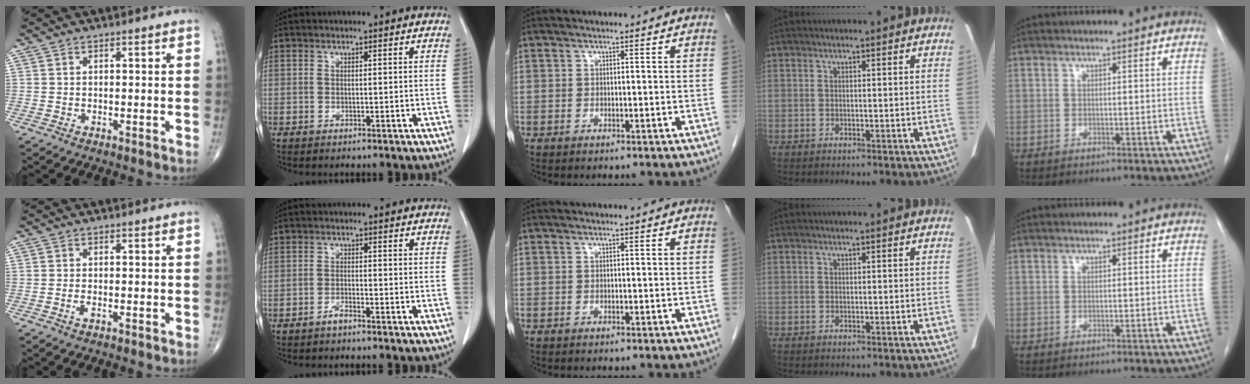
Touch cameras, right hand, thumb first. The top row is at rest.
{"thumb": {"total": 1.4, "force": [-0.5, 0.6, 1.1], "torque": [-0.024, 0.001, -0.010]}, "index": {"total": 1.3, "force": [-1.1, 0.1, 0.6], "torque": [-0.011, 0.002, -0.019]}}